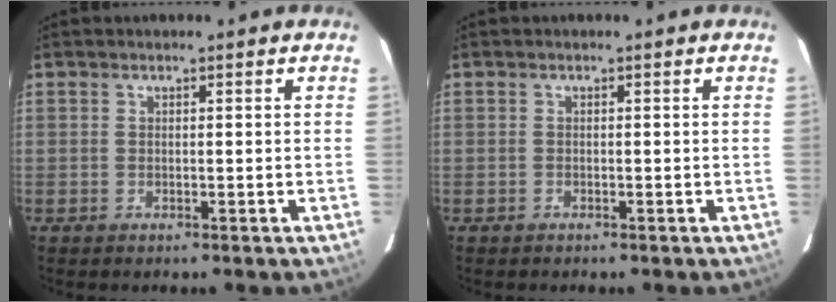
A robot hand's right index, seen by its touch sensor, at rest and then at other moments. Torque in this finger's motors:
{"motor_torque": [0.02, -0.02, 0.01, 0.01]}